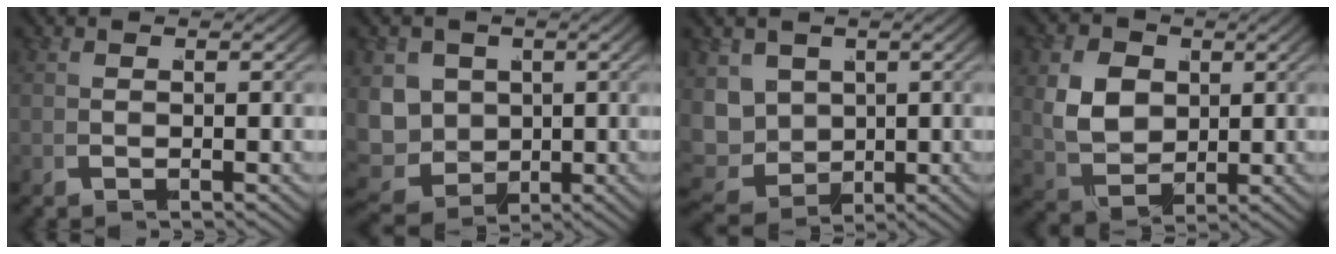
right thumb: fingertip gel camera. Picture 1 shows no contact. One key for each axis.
{"total": 10.7, "fx": -2.5, "fy": 9.1, "fz": 5.1, "tx": -0.141, "ty": -0.065, "tz": -0.031}
{"total": 8.8, "fx": -1.8, "fy": 7.4, "fz": 4.5, "tx": -0.131, "ty": -0.064, "tz": -0.016}
{"total": 8.1, "fx": 0.1, "fy": 6.3, "fz": 5.0, "tx": -0.132, "ty": -0.044, "tz": 0.017}